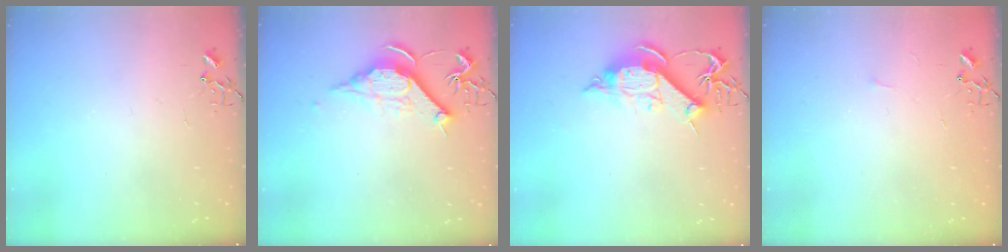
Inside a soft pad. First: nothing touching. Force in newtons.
{"total": 11.3, "press": 11.2, "slide": 1.1}
{"total": 12.0, "press": 12.0, "slide": 1.3}
{"total": 2.7, "press": 2.6, "slide": 0.4}